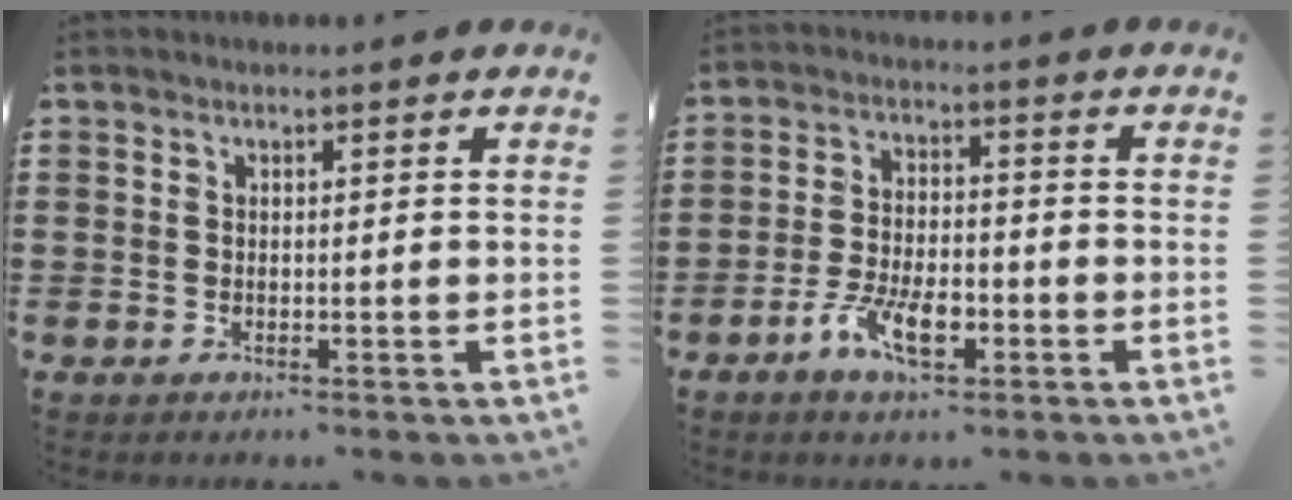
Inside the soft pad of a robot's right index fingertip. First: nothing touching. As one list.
[{"total": 6.8, "force": [-3.5, 2.9, 5.1], "torque": [-0.113, 0.000, -0.069]}]